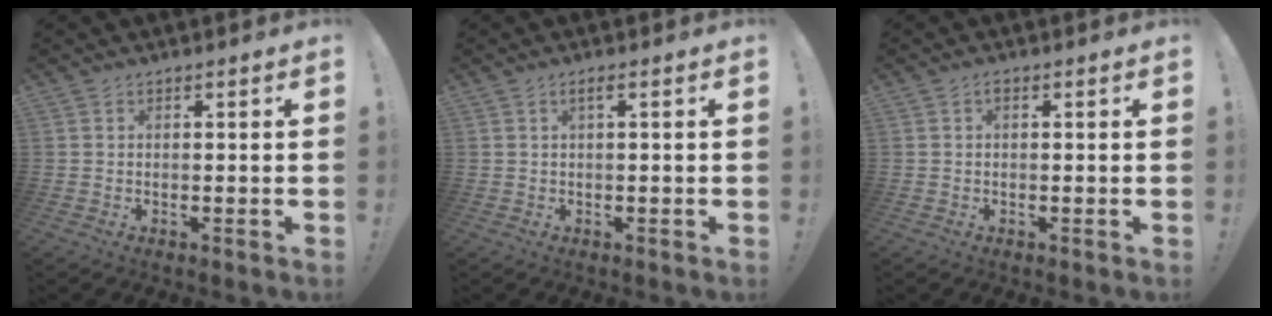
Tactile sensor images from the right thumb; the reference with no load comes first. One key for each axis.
{"total": 1.6, "fx": 0.2, "fy": -0.1, "fz": 1.6, "tx": -0.026, "ty": -0.001, "tz": 0.000}
{"total": 0.5, "fx": -0.2, "fy": 0.2, "fz": 0.4, "tx": -0.005, "ty": -0.001, "tz": -0.004}